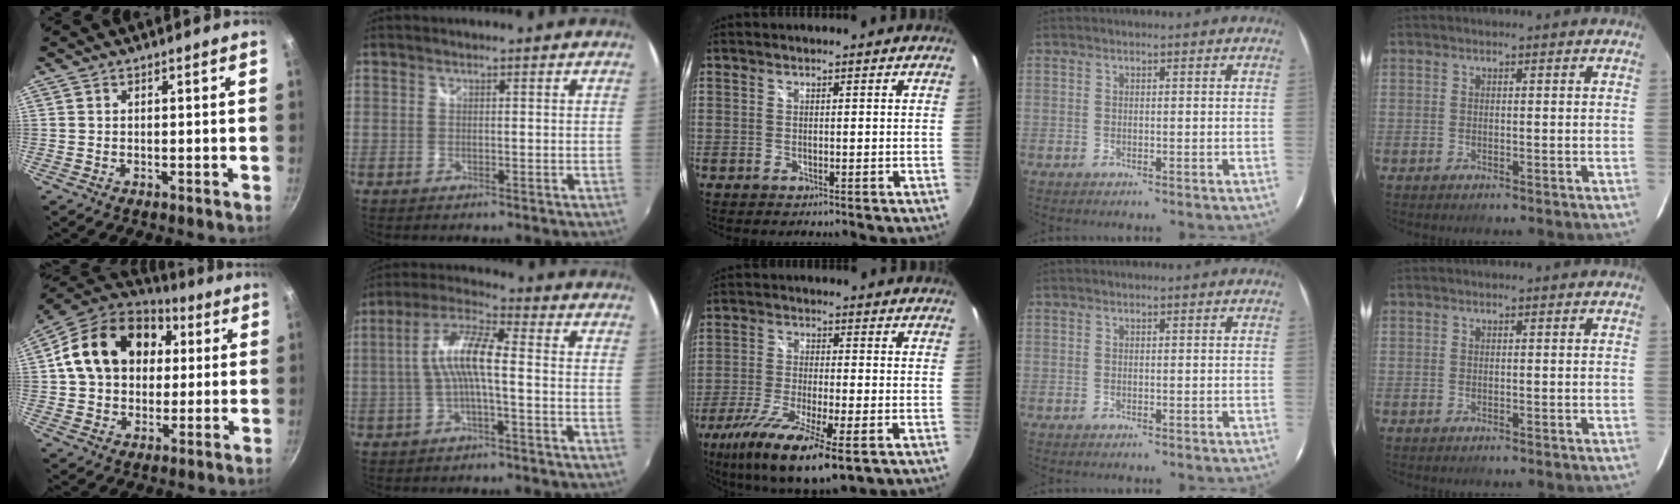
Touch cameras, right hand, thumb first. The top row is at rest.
{"thumb": {"total": 20.7, "force": [4.6, 15.8, 12.7], "torque": [-0.202, 0.025, 0.068]}, "index": {"total": 8.5, "force": [-1.1, 1.6, 8.3], "torque": [-0.177, 0.017, -0.021]}, "middle": {"total": 15.6, "force": [-8.5, 3.5, 12.6], "torque": [-0.248, -0.050, -0.149]}}